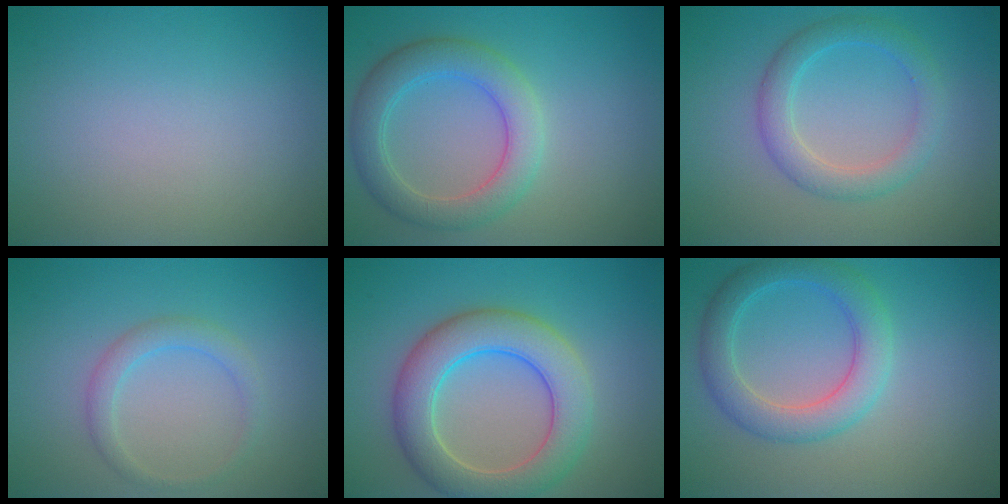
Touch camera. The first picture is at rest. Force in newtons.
{"total": 4.8, "press": 4.8, "slide": 0.4}
{"total": 3.2, "press": 3.2, "slide": 0.2}
{"total": 2.0, "press": 2.0, "slide": 0.1}
{"total": 7.0, "press": 7.0, "slide": 0.3}
{"total": 4.3, "press": 4.3, "slide": 0.1}